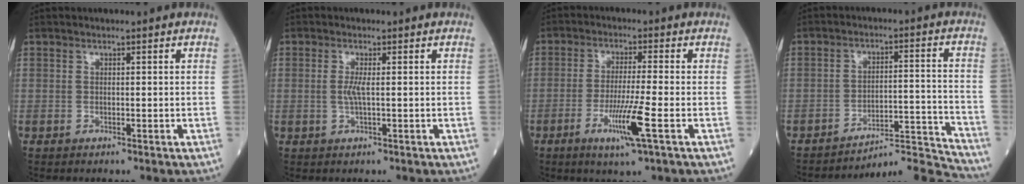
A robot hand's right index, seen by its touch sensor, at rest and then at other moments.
{"total": 2.1, "force": [0.1, 0.1, 2.1], "torque": [-0.050, -0.001, 0.001]}
{"total": 5.3, "force": [-2.1, -0.6, 4.8], "torque": [-0.092, -0.013, -0.042]}
{"total": 11.1, "force": [-10.8, -2.2, -1.3], "torque": [0.032, 0.041, -0.162]}